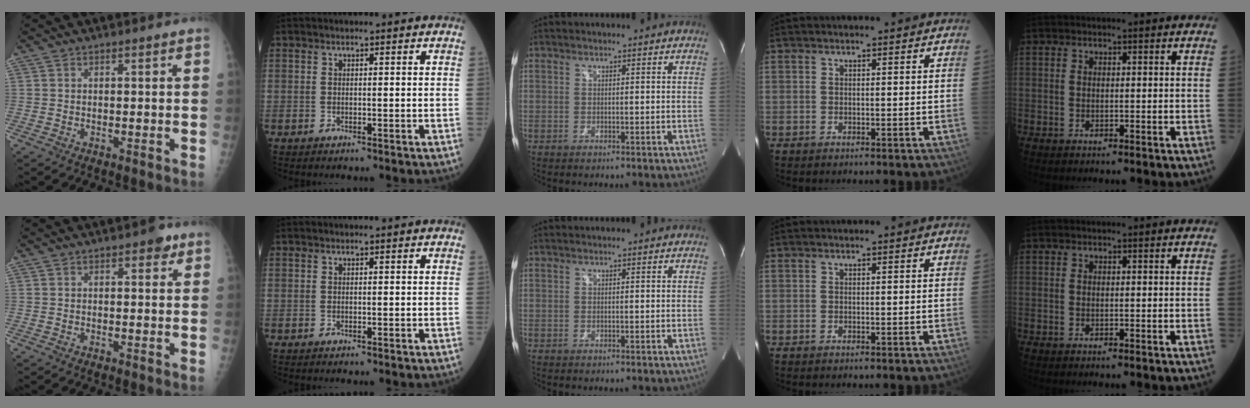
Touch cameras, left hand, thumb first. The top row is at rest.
{"thumb": {"total": 2.3, "force": [1.2, 1.3, 1.5], "torque": [-0.006, -0.001, 0.010]}}